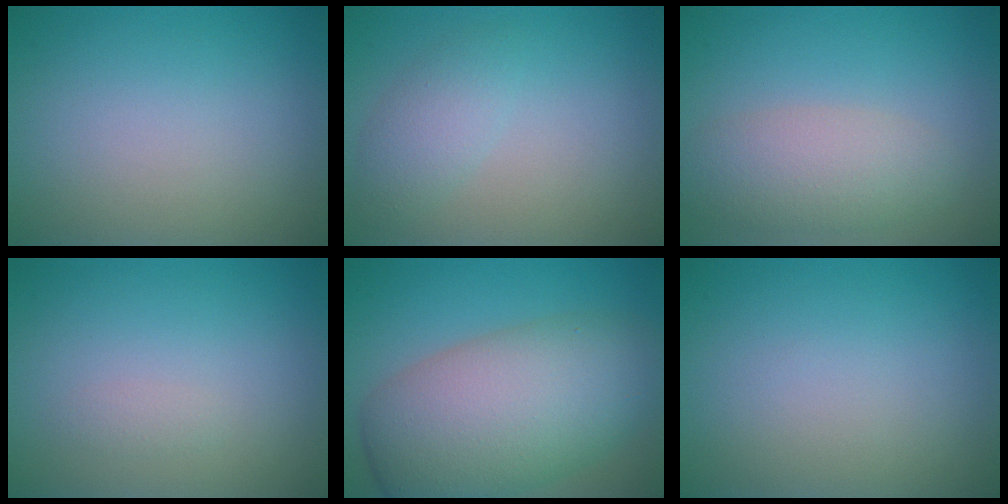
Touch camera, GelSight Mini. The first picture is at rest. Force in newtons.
{"total": 2.4, "press": 2.4, "slide": 0.2}
{"total": 4.1, "press": 4.1, "slide": 0.2}
{"total": 0.6, "press": 0.6, "slide": 0.0}
{"total": 10.5, "press": 10.5, "slide": 0.1}
{"total": 0.0}